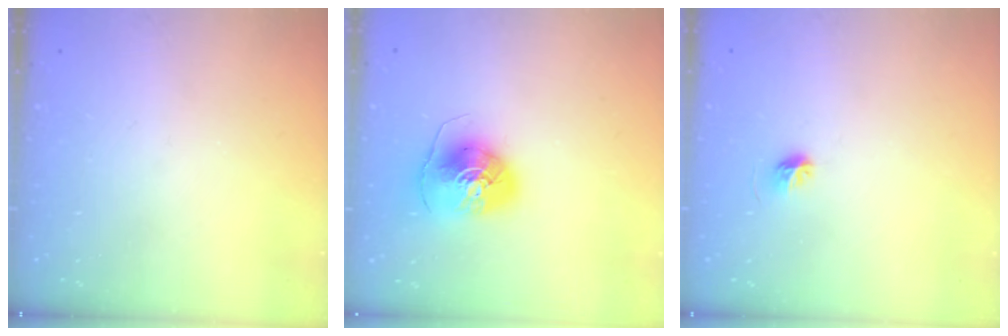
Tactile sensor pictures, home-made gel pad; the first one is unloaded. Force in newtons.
{"total": 9.5, "press": 9.4, "slide": 1.3}
{"total": 4.5, "press": 4.3, "slide": 1.4}